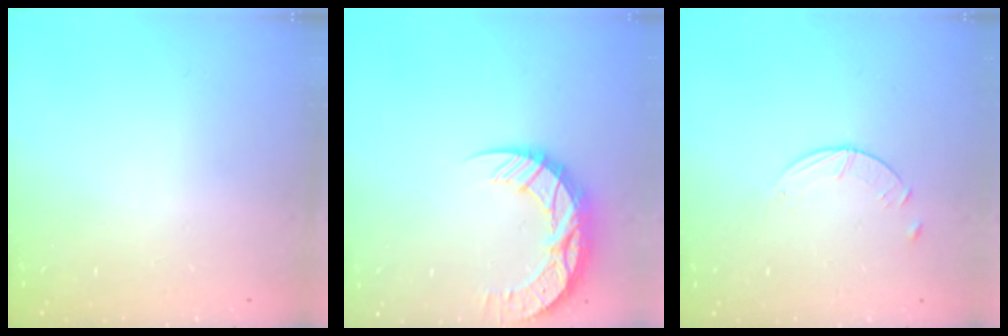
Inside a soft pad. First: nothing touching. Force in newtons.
{"total": 13.3, "press": 13.2, "slide": 1.0}
{"total": 2.6, "press": 2.5, "slide": 0.3}